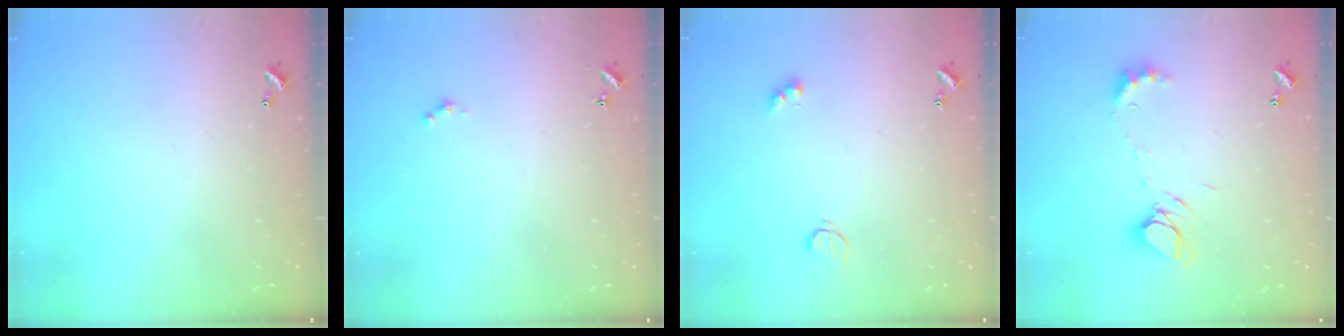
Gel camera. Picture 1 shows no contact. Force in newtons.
{"total": 0.0}
{"total": 4.5, "press": 4.5, "slide": 0.8}
{"total": 8.4, "press": 8.4, "slide": 1.0}